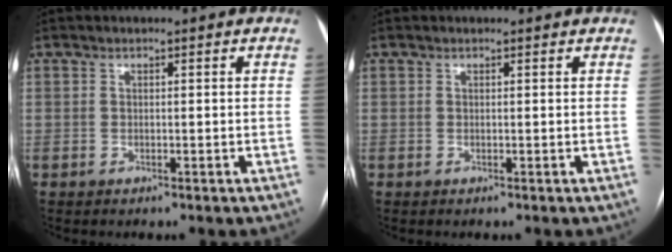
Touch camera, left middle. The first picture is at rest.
{"total": 0.9, "force": [0.9, 0.3, 0.0], "torque": [-0.009, 0.012, 0.010]}